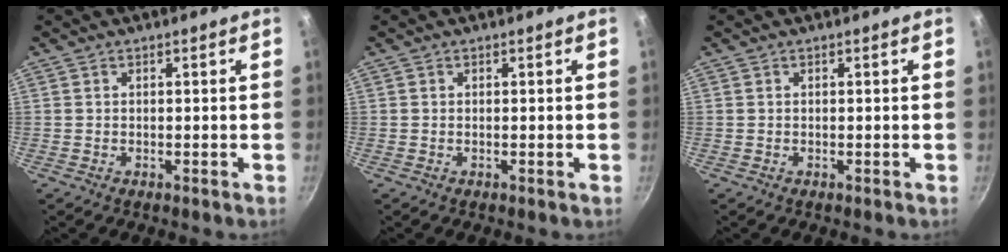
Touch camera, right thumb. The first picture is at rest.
{"total": 0.0}
{"total": 0.0}